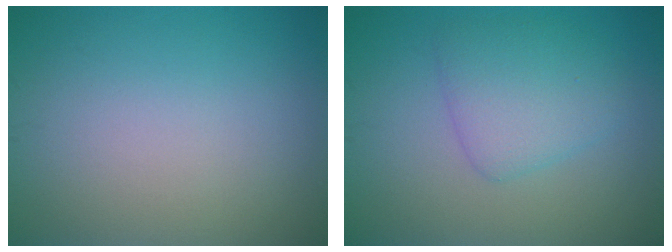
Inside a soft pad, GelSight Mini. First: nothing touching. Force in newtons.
{"total": 3.6, "press": 3.6, "slide": 0.1}